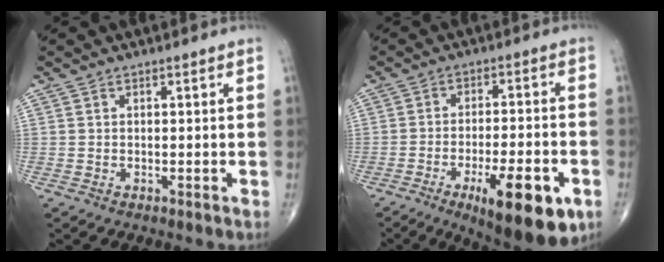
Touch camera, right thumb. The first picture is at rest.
{"total": 16.2, "force": [-7.3, 5.1, 13.5], "torque": [-0.166, 0.015, -0.096]}